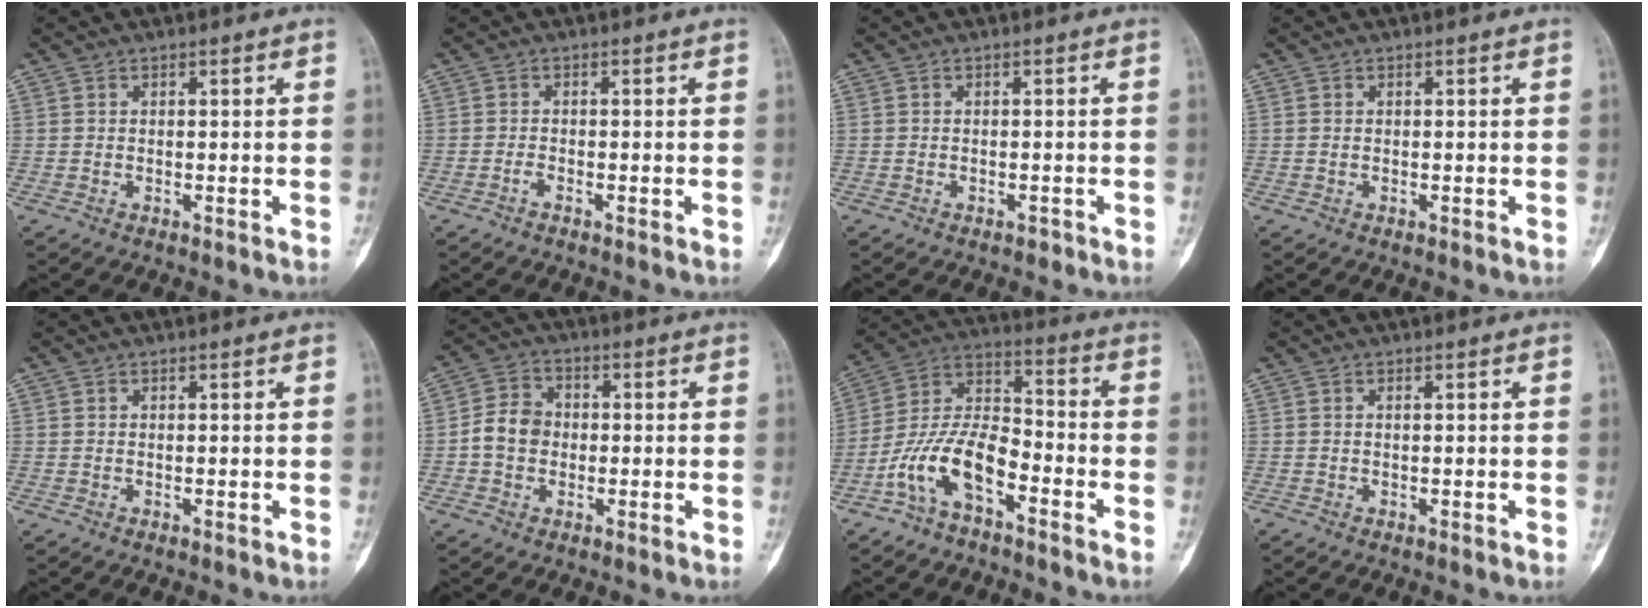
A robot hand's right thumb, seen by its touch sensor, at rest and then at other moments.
{"total": 1.0, "force": [-0.8, 0.3, 0.5], "torque": [-0.009, 0.003, -0.019]}
{"total": 0.8, "force": [-0.6, 0.5, 0.3], "torque": [-0.006, 0.003, -0.009]}
{"total": 0.0}
{"total": 0.0}
{"total": 6.6, "force": [-0.7, 5.5, 3.5], "torque": [-0.049, 0.020, -0.023]}
{"total": 12.7, "force": [-6.4, 5.9, 9.2], "torque": [-0.177, 0.067, -0.128]}
{"total": 0.0}